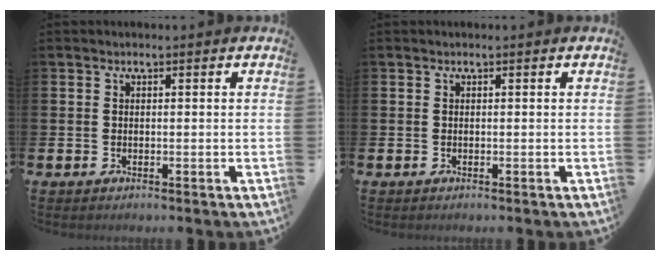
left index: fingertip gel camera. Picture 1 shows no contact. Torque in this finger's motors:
{"motor_torque": [0.00, 0.00, 0.04, -0.01]}